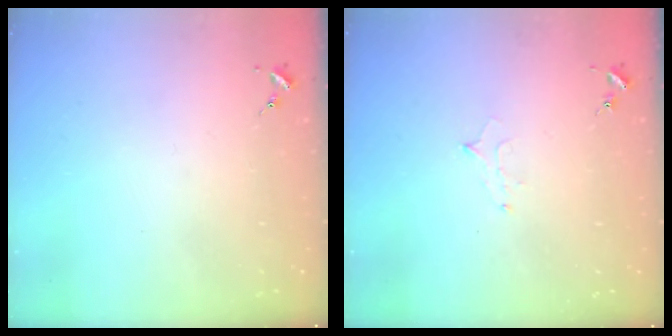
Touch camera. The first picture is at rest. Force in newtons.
{"total": 5.8, "press": 5.7, "slide": 0.6}